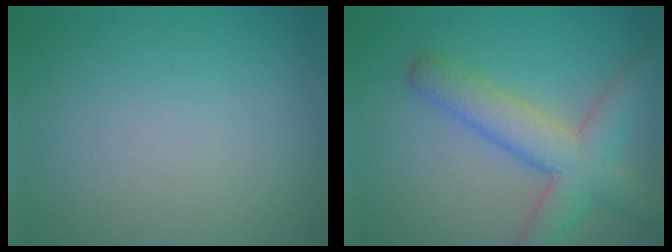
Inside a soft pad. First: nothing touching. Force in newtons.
{"total": 6.1, "press": 6.1, "slide": 0.3}